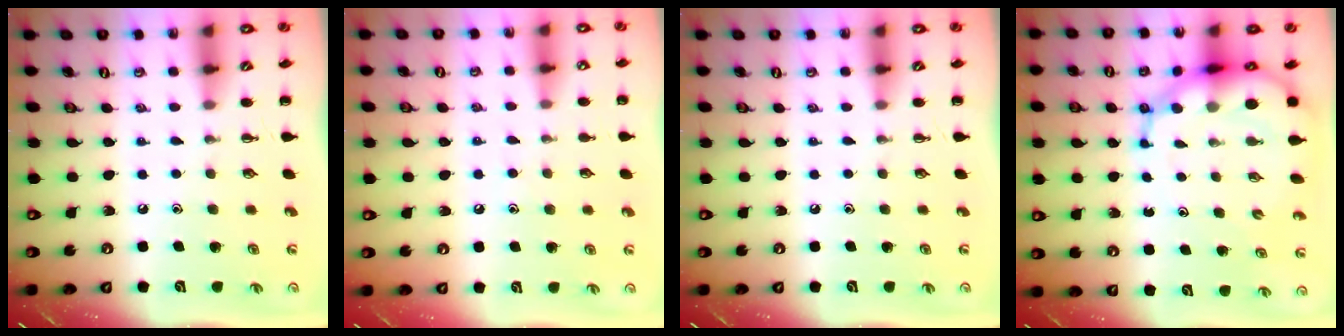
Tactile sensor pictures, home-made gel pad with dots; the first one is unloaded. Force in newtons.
{"total": 5.9, "press": 5.7, "slide": 1.5}
{"total": 0.0}
{"total": 13.1, "press": 12.6, "slide": 3.5}